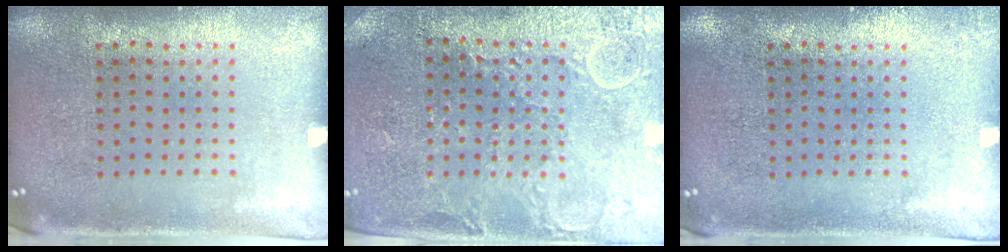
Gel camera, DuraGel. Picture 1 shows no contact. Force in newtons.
{"total": 2.9, "press": 2.8, "slide": 0.4}
{"total": 0.7, "press": 0.7, "slide": 0.2}